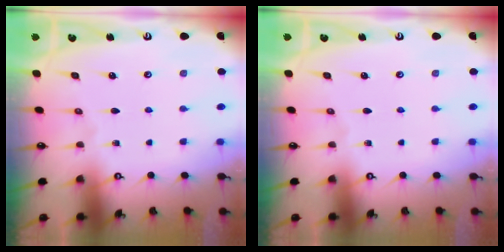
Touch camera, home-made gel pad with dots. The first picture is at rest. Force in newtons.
{"total": 0.0}